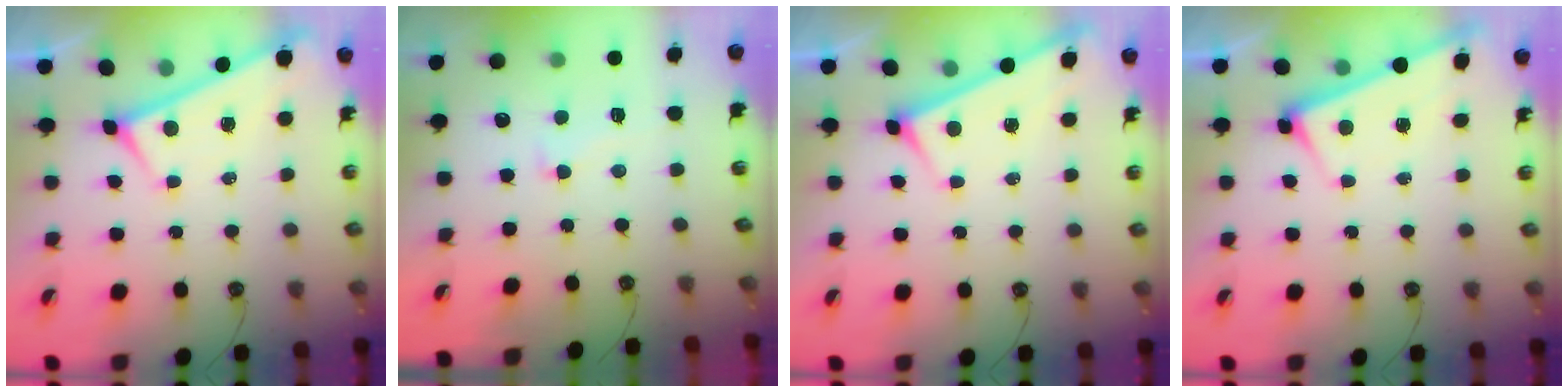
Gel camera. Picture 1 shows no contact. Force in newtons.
{"total": 1.8, "press": 1.5, "slide": 1.0}
{"total": 3.1, "press": 3.1, "slide": 0.3}
{"total": 2.4, "press": 2.4, "slide": 0.1}